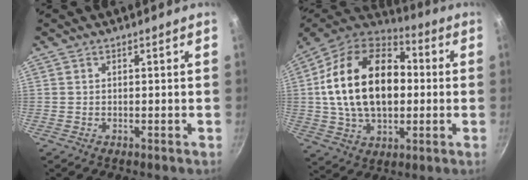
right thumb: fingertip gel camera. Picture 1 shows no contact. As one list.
[{"total": 24.3, "force": [1.6, 15.7, 18.4], "torque": [-0.301, 0.029, 0.021]}]